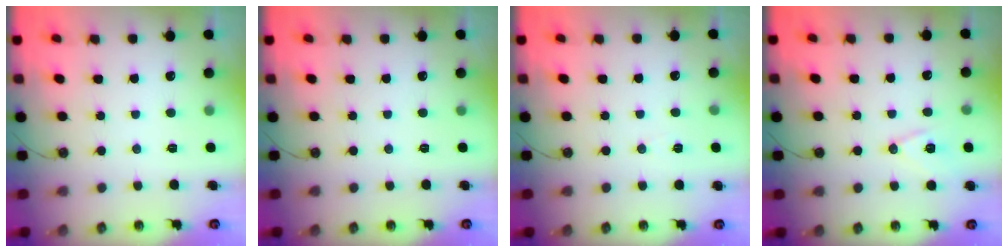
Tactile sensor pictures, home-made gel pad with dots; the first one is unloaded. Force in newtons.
{"total": 0.0}
{"total": 3.7, "press": 2.2, "slide": 3.0}
{"total": 10.0, "press": 9.3, "slide": 3.7}